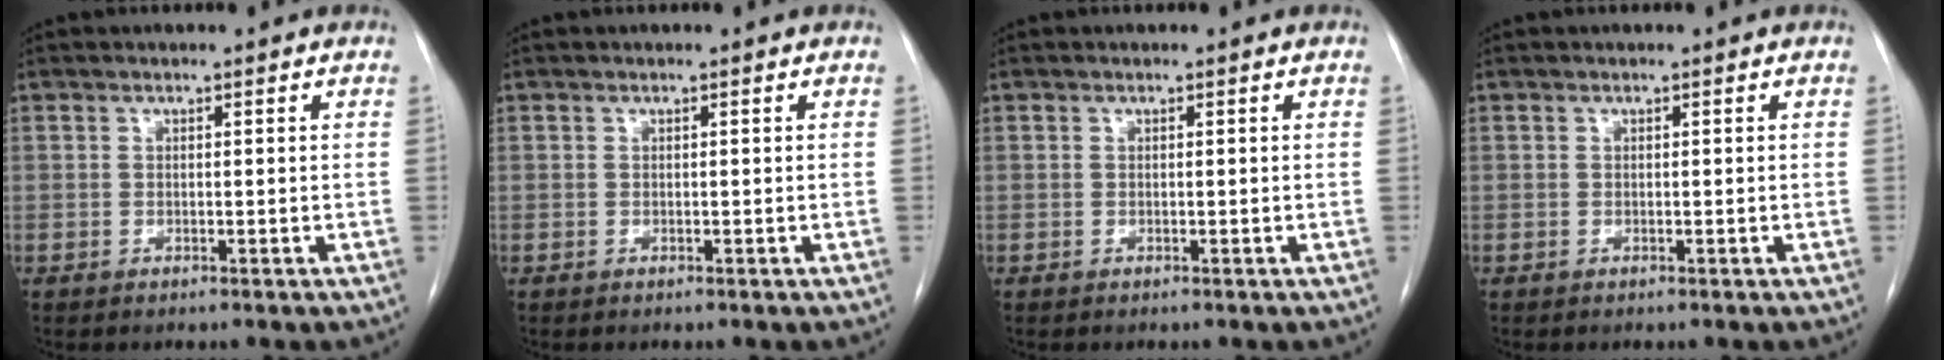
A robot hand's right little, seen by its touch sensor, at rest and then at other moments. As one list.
[{"total": 0.0}, {"total": 0.0}, {"total": 0.0}]